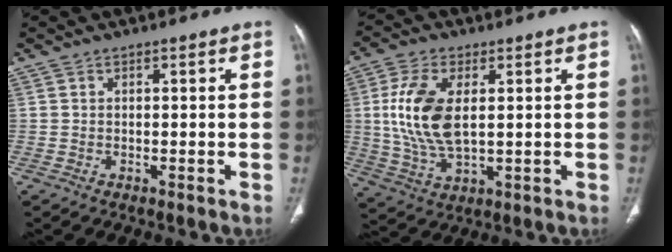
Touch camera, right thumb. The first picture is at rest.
{"total": 12.6, "force": [1.8, 6.4, 10.7], "torque": [-0.223, -0.008, 0.039]}